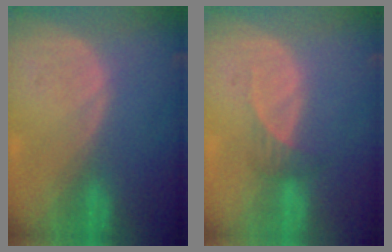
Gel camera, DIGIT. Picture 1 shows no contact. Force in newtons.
{"total": 2.1, "press": 1.9, "slide": 0.9}